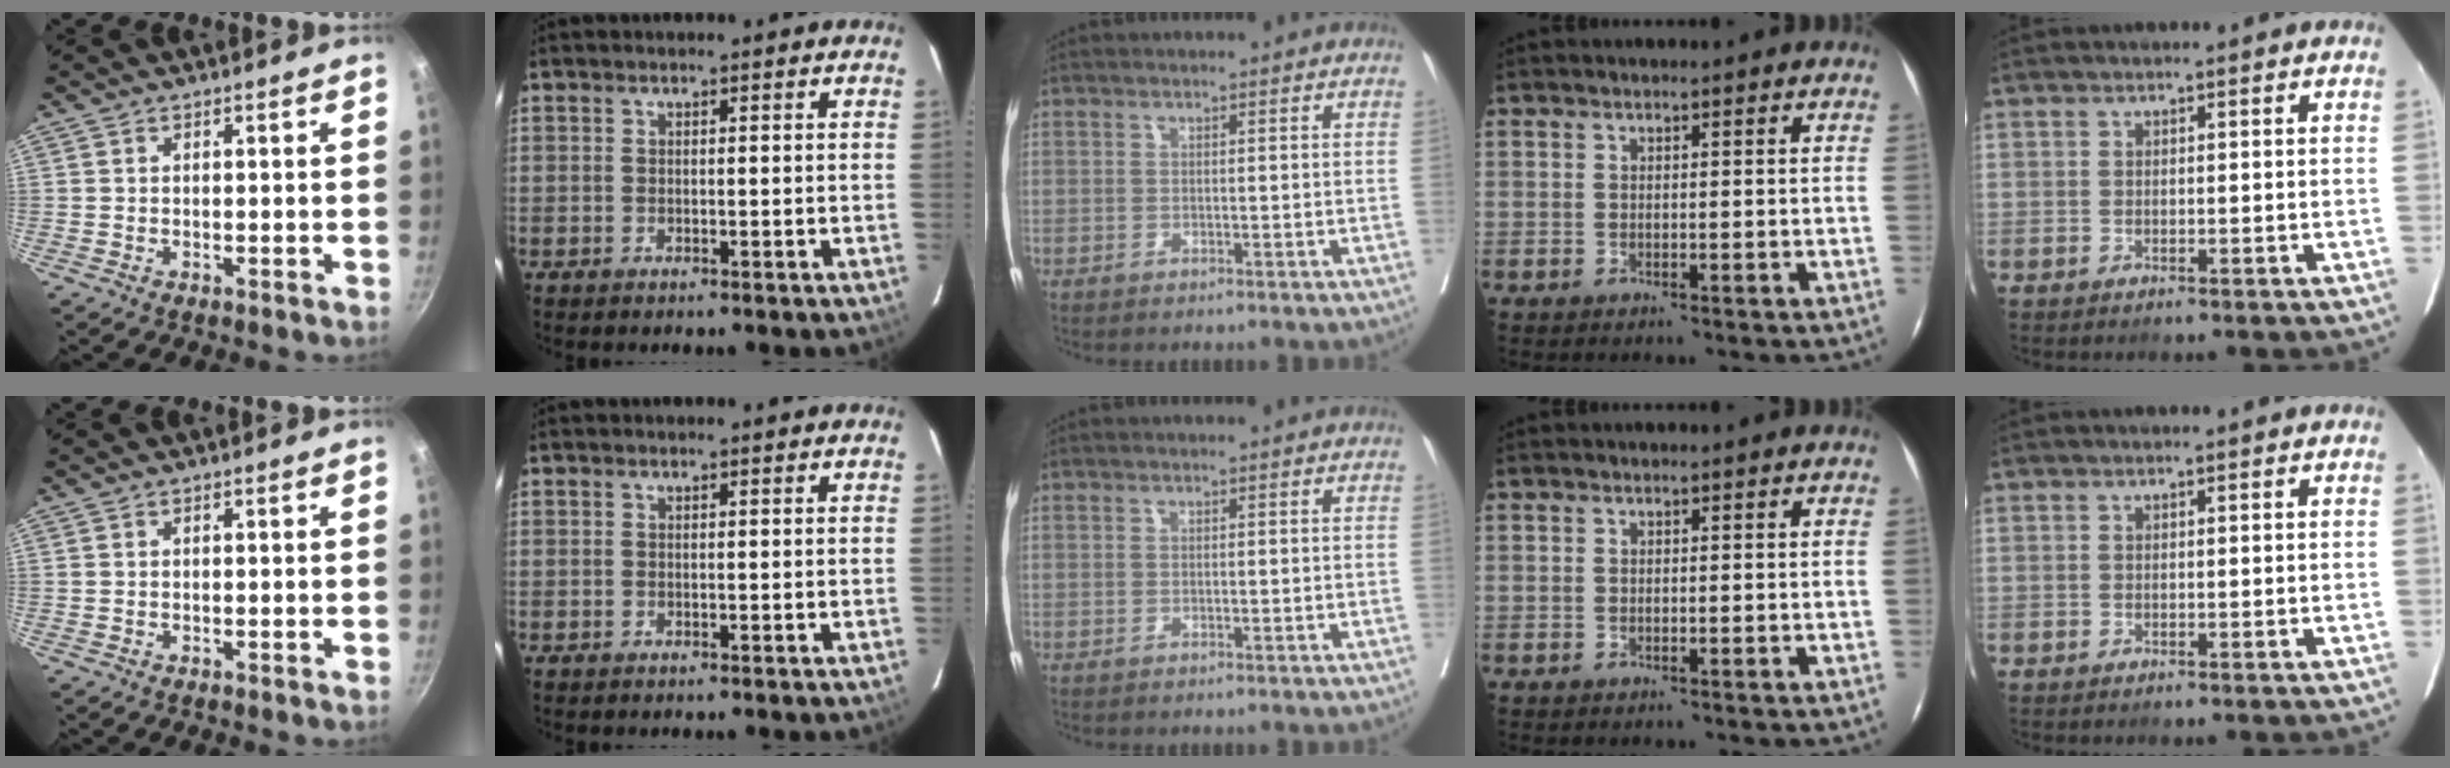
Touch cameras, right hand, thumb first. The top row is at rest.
{}